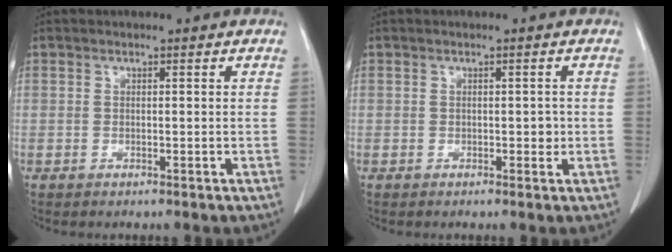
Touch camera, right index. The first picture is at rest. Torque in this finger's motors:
{"motor_torque": [0.27, -0.23, 0.00, 0.01]}